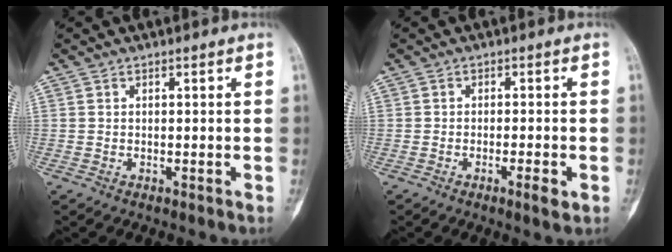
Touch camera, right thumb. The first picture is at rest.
{"total": 3.0, "force": [-1.4, 0.5, 2.6], "torque": [-0.041, -0.002, -0.023]}